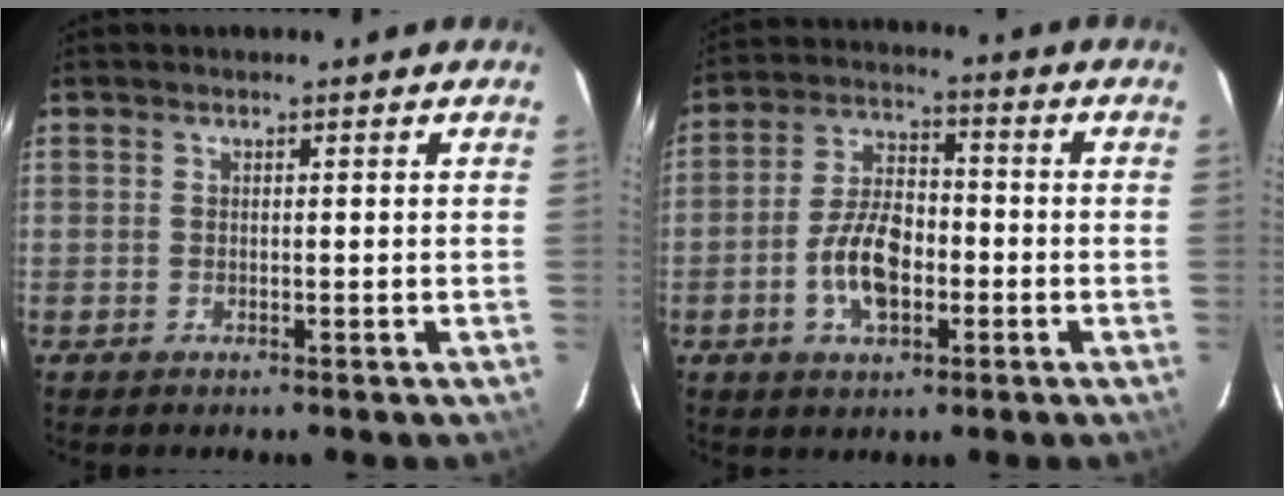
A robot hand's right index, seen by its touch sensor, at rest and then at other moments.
{"total": 9.6, "force": [-3.1, 5.2, 7.4], "torque": [-0.150, 0.014, -0.052]}